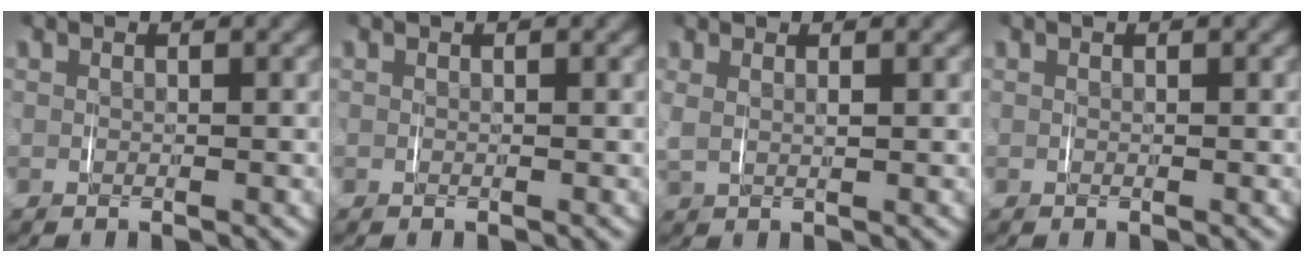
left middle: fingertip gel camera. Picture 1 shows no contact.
{"total": 0.0}
{"total": 1.7, "force": [0.6, 1.1, 1.2], "torque": [-0.036, -0.002, 0.015]}
{"total": 0.0}